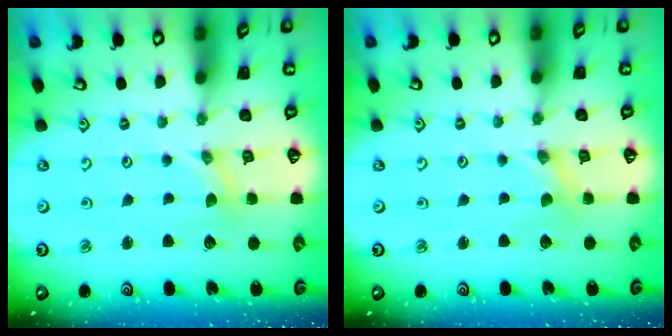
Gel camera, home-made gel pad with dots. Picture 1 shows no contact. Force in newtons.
{"total": 0.0}